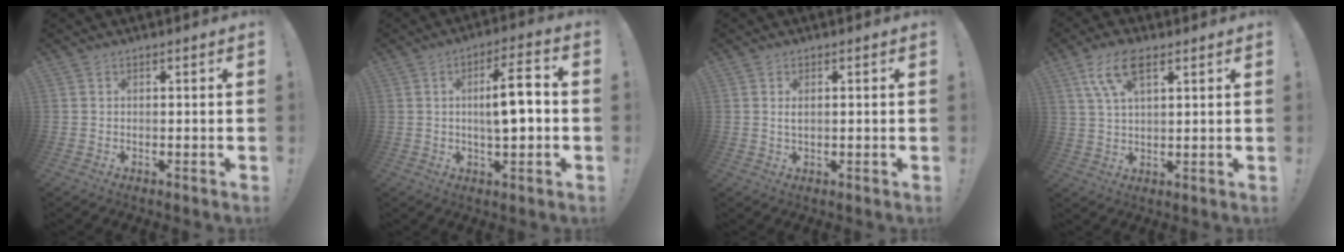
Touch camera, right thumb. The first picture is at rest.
{"total": 10.1, "force": [0.0, 2.6, 9.7], "torque": [-0.145, 0.006, -0.005]}
{"total": 1.6, "force": [0.6, 0.4, 1.4], "torque": [-0.021, -0.001, 0.009]}
{"total": 9.9, "force": [4.9, 4.5, 7.3], "torque": [-0.137, 0.000, 0.095]}